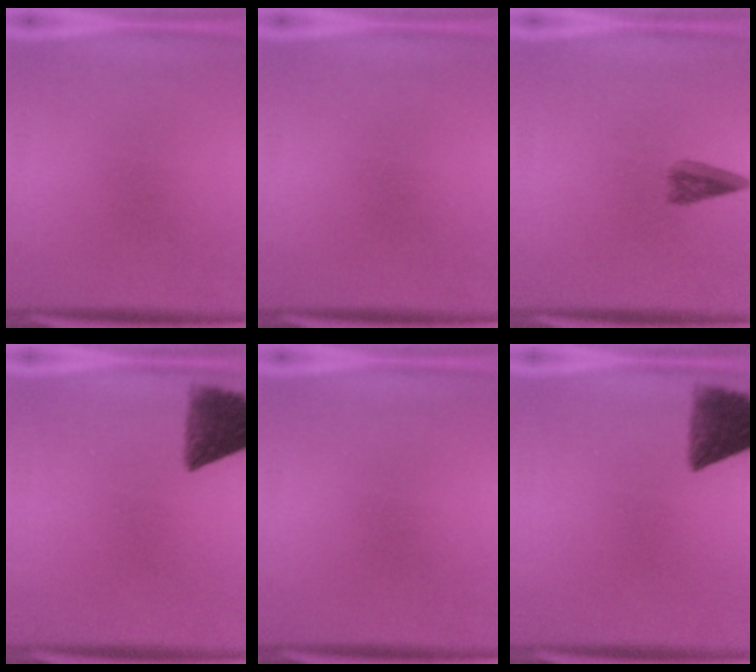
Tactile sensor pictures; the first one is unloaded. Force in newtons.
{"total": 0.0}
{"total": 3.0}
{"total": 8.8}
{"total": 0.0}
{"total": 8.8}